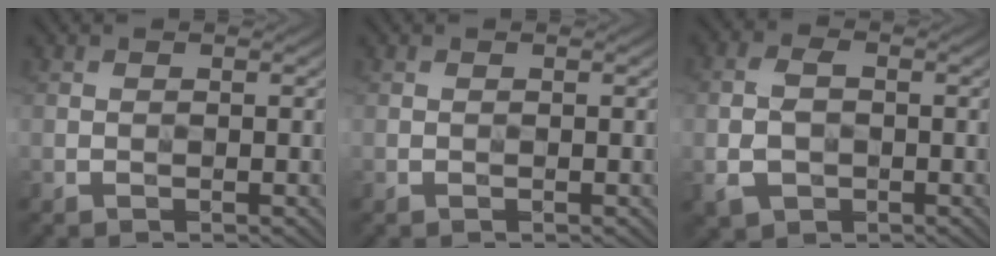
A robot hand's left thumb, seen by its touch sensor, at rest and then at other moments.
{"total": 0.0}
{"total": 4.7, "force": [-1.1, 3.4, 3.1], "torque": [-0.071, -0.005, -0.020]}